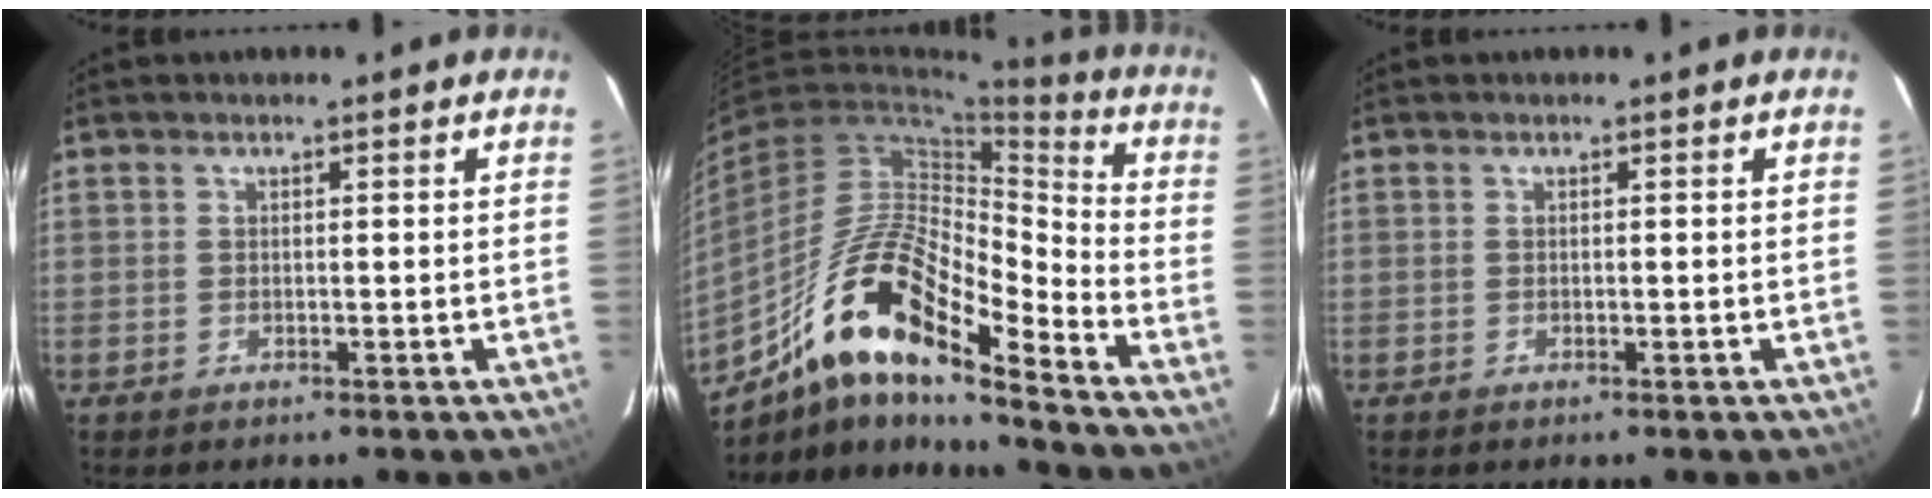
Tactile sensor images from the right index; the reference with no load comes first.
{"total": 18.3, "force": [-11.1, 4.8, 13.7], "torque": [-0.256, 0.028, -0.190]}
{"total": 0.0}